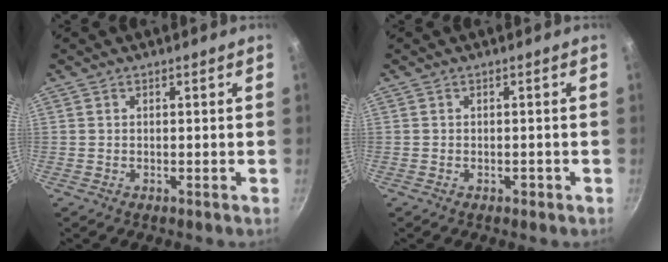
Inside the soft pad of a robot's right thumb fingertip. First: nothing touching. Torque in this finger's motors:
{"motor_torque": [0.30, -0.02, 0.16, -0.10, -0.01]}